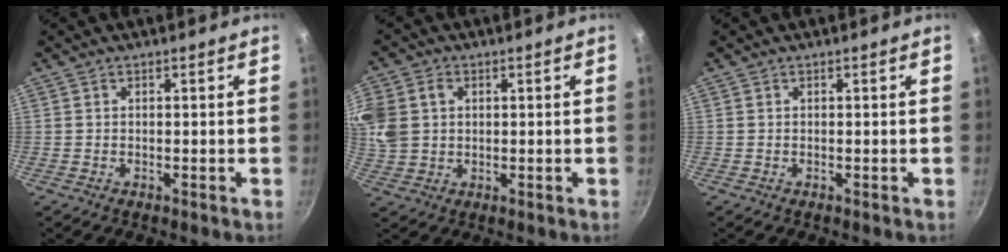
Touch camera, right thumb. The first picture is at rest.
{"total": 14.3, "force": [3.2, 11.6, 7.7], "torque": [-0.200, 0.029, 0.065]}
{"total": 0.0}